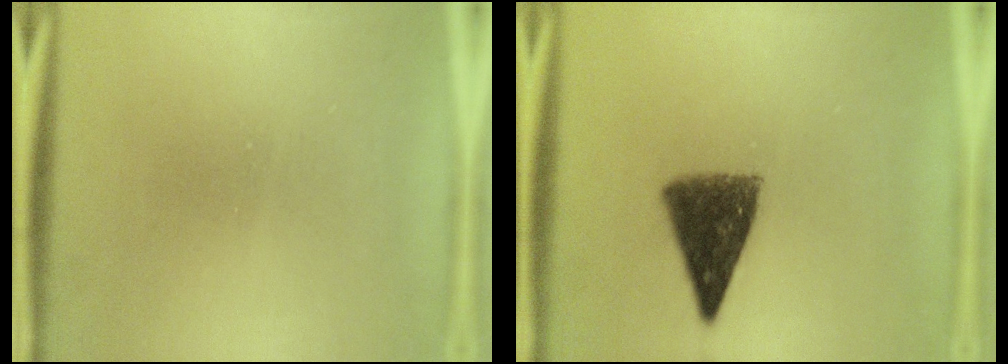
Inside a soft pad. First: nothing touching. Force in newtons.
{"total": 8.9}